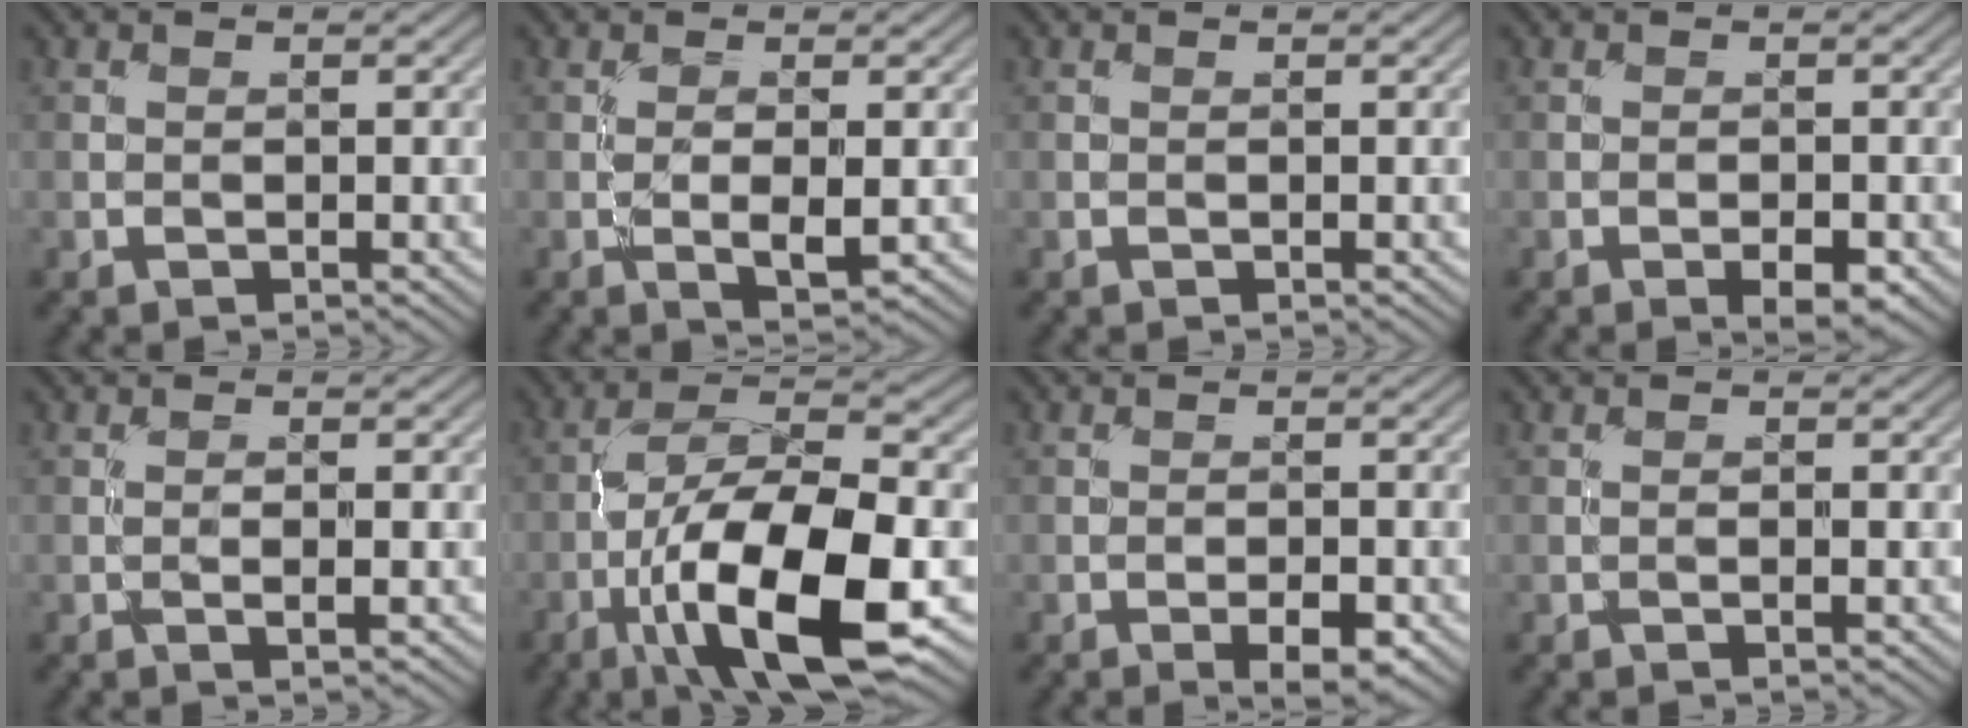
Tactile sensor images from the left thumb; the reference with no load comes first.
{"total": 2.8, "force": [-0.2, 0.8, 2.6], "torque": [-0.053, -0.004, -0.003]}
{"total": 0.0}
{"total": 2.7, "force": [-1.4, 1.0, 2.1], "torque": [-0.033, 0.000, -0.022]}
{"total": 1.3, "force": [-0.2, 0.2, 1.2], "torque": [-0.022, 0.001, -0.004]}
{"total": 15.3, "force": [-5.9, 5.3, 13.1], "torque": [-0.235, -0.002, -0.108]}
{"total": 3.3, "force": [-1.7, 1.2, 2.6], "torque": [-0.041, 0.001, -0.025]}
{"total": 0.7, "force": [-0.1, 0.0, 0.7], "torque": [-0.013, 0.001, -0.004]}